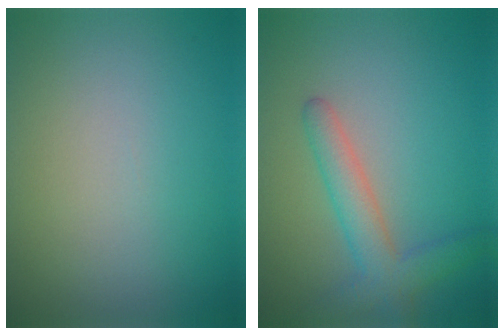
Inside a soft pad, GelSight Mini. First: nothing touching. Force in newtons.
{"total": 3.7, "press": 3.7, "slide": 0.2}